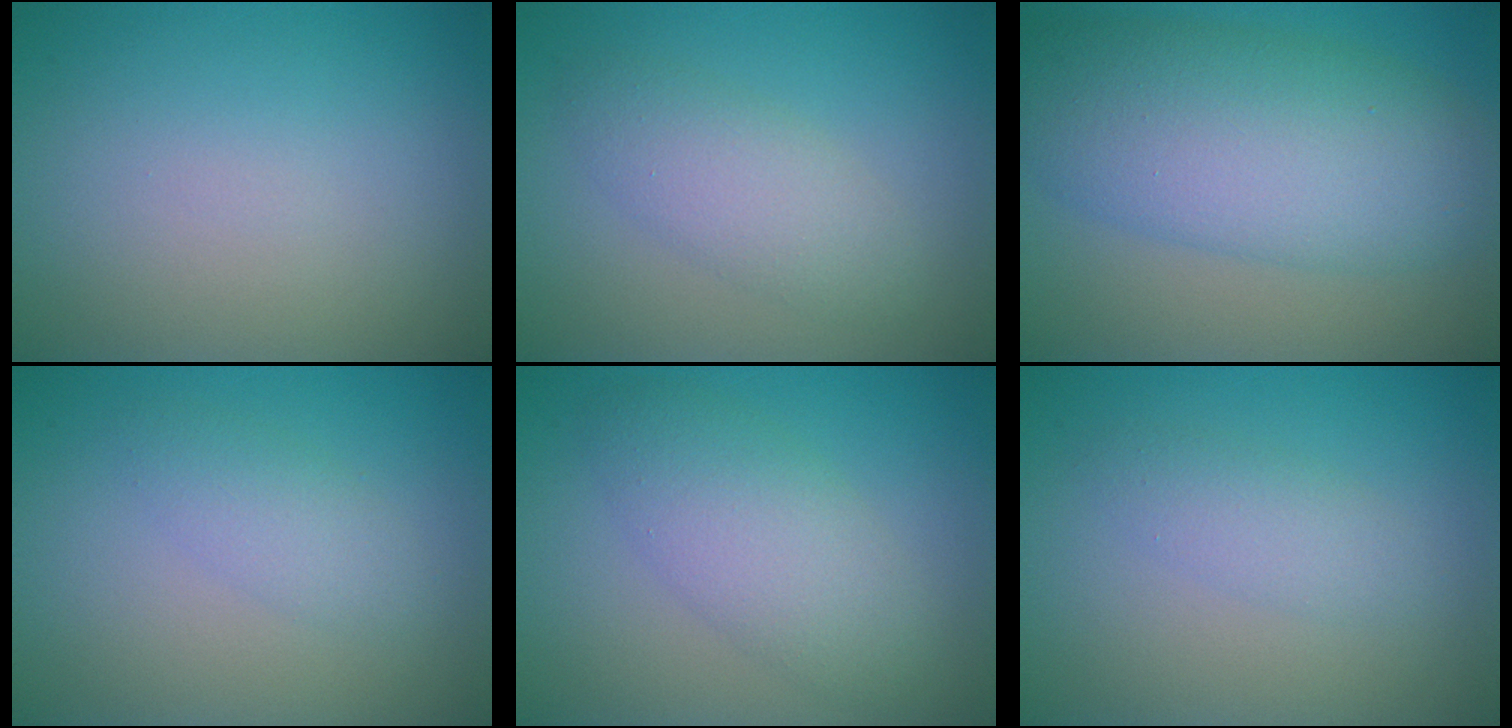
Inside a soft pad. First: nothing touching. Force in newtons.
{"total": 3.3, "press": 3.3, "slide": 0.1}
{"total": 9.4, "press": 9.4, "slide": 0.2}
{"total": 2.1, "press": 2.1, "slide": 0.1}
{"total": 4.6, "press": 4.6, "slide": 0.2}
{"total": 2.0, "press": 2.0, "slide": 0.1}